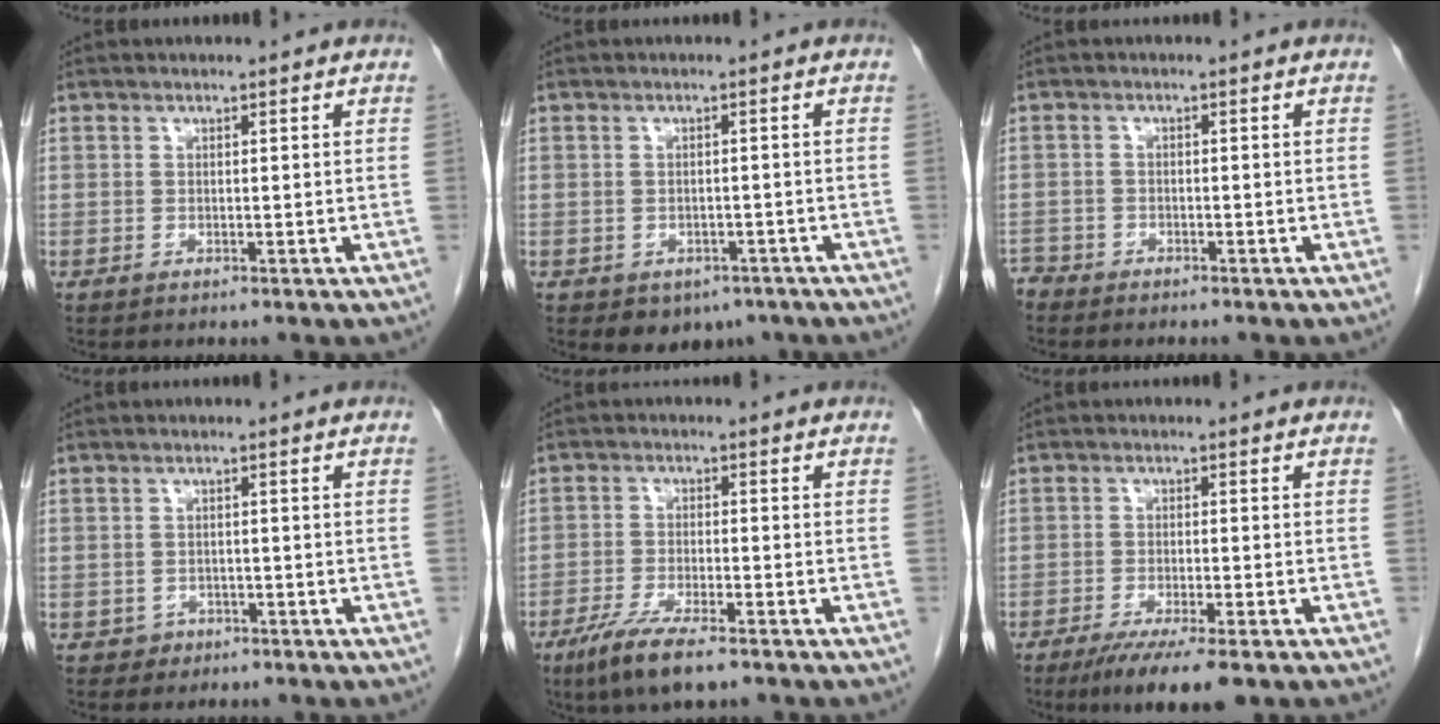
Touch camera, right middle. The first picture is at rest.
{"total": 7.4, "force": [-5.0, 4.6, 2.9], "torque": [-0.028, 0.009, -0.061]}
{"total": 2.8, "force": [-2.6, 0.9, 0.0], "torque": [-0.003, -0.003, -0.050]}
{"total": 1.6, "force": [-0.9, 1.4, -0.1], "torque": [0.005, 0.008, -0.011]}
{"total": 7.7, "force": [-5.2, 1.1, 5.5], "torque": [-0.102, -0.017, -0.088]}
{"total": 8.1, "force": [-5.5, 0.9, 5.9], "torque": [-0.088, -0.018, -0.084]}